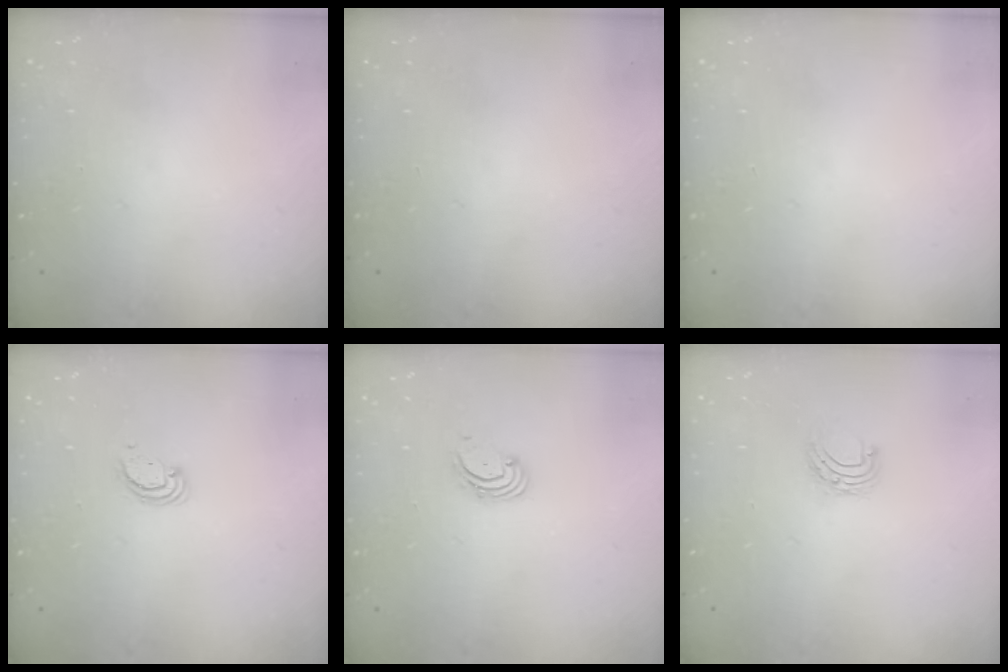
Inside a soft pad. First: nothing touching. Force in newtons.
{"total": 0.0}
{"total": 0.0}
{"total": 2.3, "press": 2.3, "slide": 0.2}
{"total": 1.9, "press": 1.8, "slide": 0.2}
{"total": 4.9, "press": 4.9, "slide": 0.4}